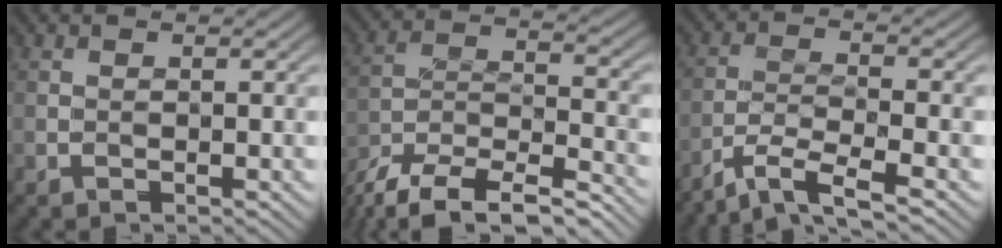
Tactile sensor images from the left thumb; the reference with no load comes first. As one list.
[{"total": 13.2, "force": [-11.5, 3.8, 5.2], "torque": [-0.117, -0.023, -0.183]}, {"total": 5.5, "force": [-4.5, 0.4, 3.1], "torque": [-0.063, -0.008, -0.092]}]